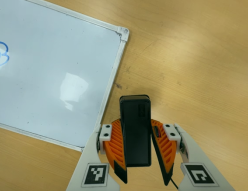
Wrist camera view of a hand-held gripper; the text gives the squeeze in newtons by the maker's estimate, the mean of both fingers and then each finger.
{"total": 7.6, "left": 7.3, "right": 7.9}